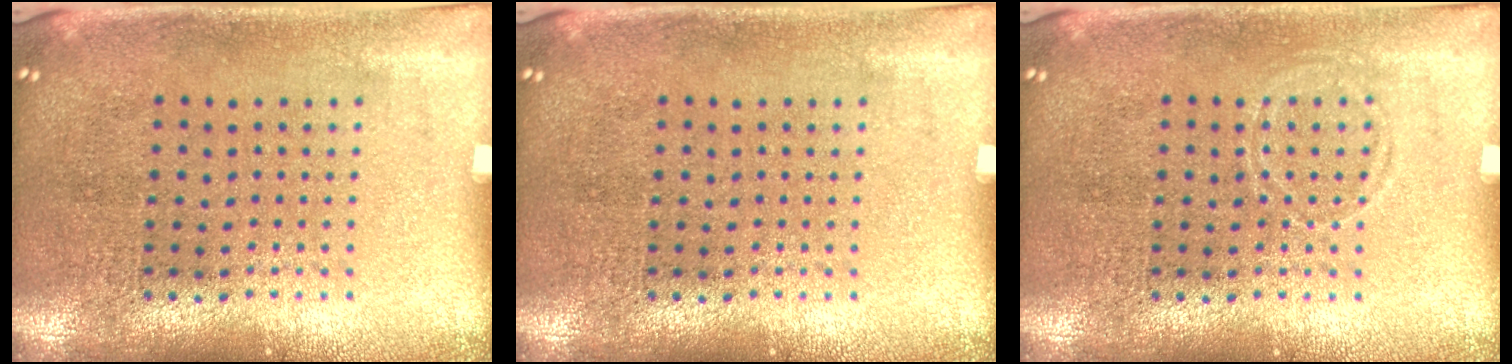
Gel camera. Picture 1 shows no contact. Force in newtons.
{"total": 0.0}
{"total": 0.8, "press": 0.7, "slide": 0.2}